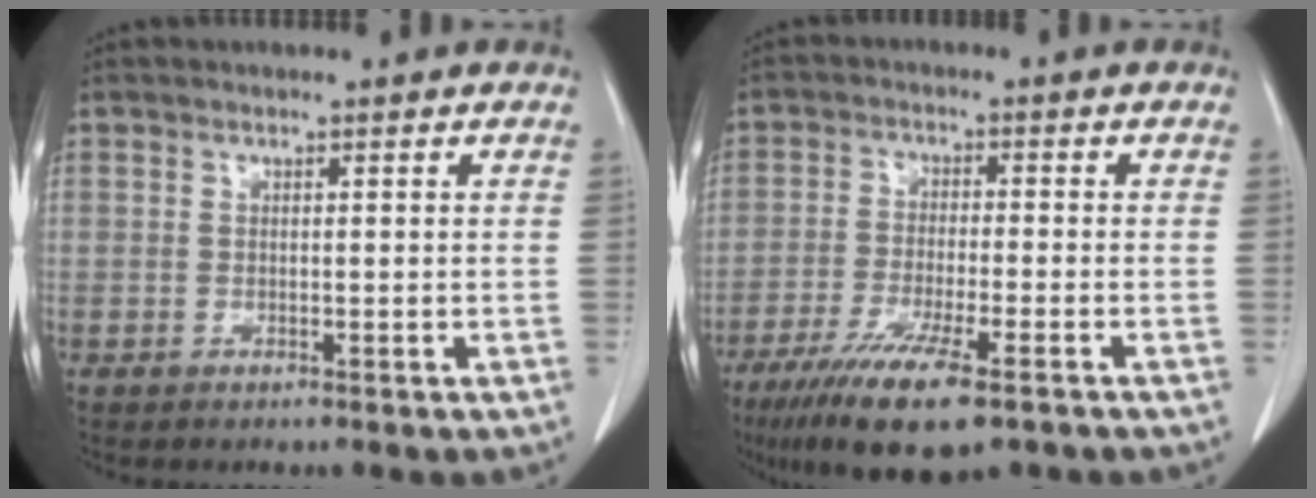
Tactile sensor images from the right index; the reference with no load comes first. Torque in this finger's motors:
{"motor_torque": [1.19, -0.94, 0.73, 0.21]}